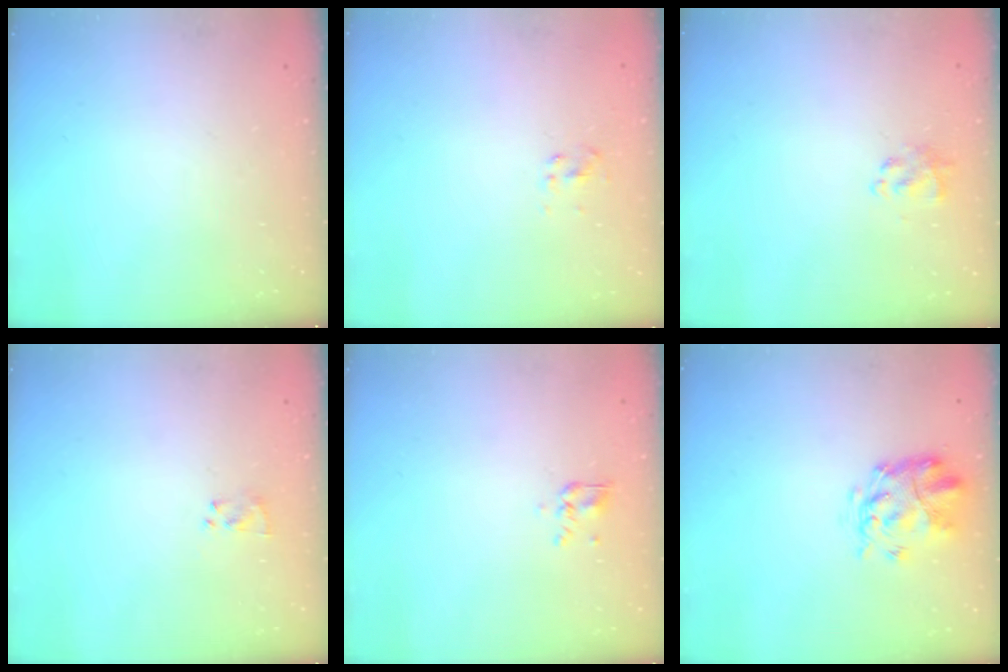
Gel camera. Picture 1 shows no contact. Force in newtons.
{"total": 2.6, "press": 2.4, "slide": 0.8}
{"total": 1.2, "press": 1.0, "slide": 0.6}
{"total": 2.6, "press": 2.3, "slide": 1.3}
{"total": 3.1, "press": 3.0, "slide": 1.0}
{"total": 3.8, "press": 3.5, "slide": 1.6}